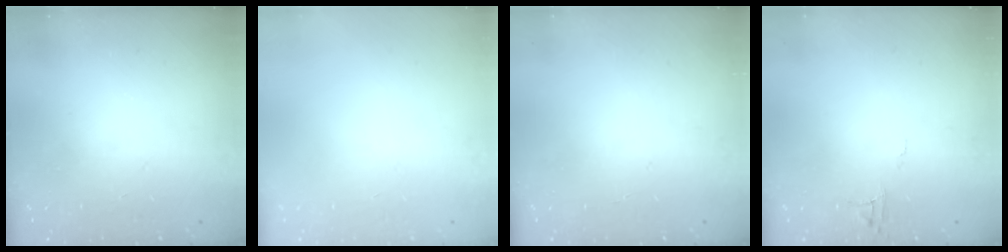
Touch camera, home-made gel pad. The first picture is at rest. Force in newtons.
{"total": 0.0}
{"total": 2.2, "press": 2.2, "slide": 0.2}
{"total": 4.9, "press": 4.9, "slide": 0.5}